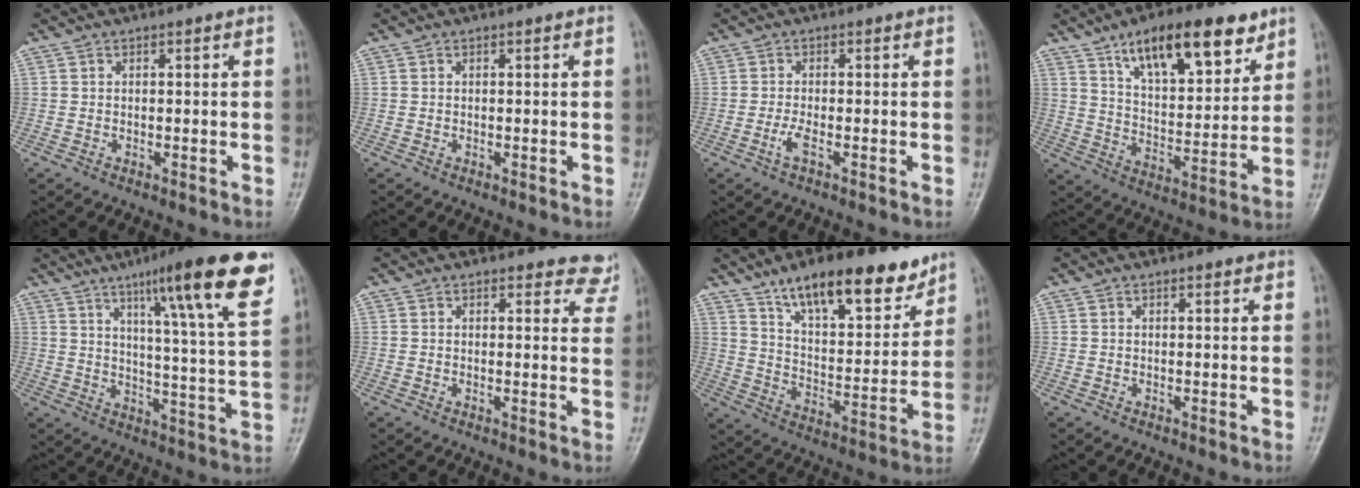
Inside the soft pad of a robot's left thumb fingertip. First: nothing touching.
{"total": 0.0}
{"total": 2.1, "force": [-0.8, 0.5, 1.9], "torque": [-0.045, -0.003, -0.018]}
{"total": 17.4, "force": [10.6, 6.8, 12.0], "torque": [-0.151, -0.046, 0.177]}
{"total": 19.3, "force": [11.0, 1.9, 15.7], "torque": [-0.204, -0.047, 0.156]}
{"total": 5.4, "force": [4.9, 2.2, 0.1], "torque": [0.043, -0.026, 0.029]}
{"total": 18.4, "force": [12.8, 6.8, 11.4], "torque": [-0.134, -0.068, 0.213]}
{"total": 0.7, "force": [0.6, 0.3, 0.4], "torque": [-0.007, -0.003, 0.006]}